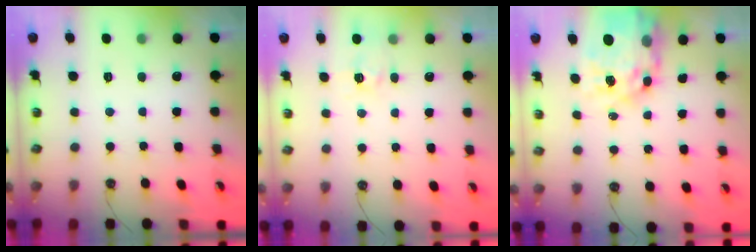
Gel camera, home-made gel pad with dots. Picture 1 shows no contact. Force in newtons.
{"total": 5.3, "press": 5.3, "slide": 0.5}
{"total": 18.4, "press": 18.3, "slide": 1.8}